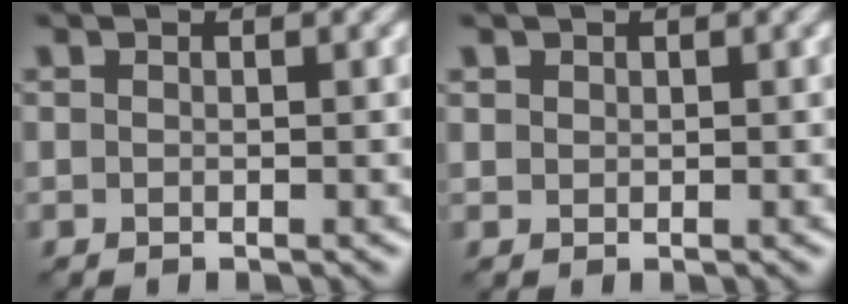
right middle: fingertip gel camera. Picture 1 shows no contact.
{"total": 0.7, "force": [0.4, 0.5, 0.1], "torque": [-0.002, -0.001, 0.009]}